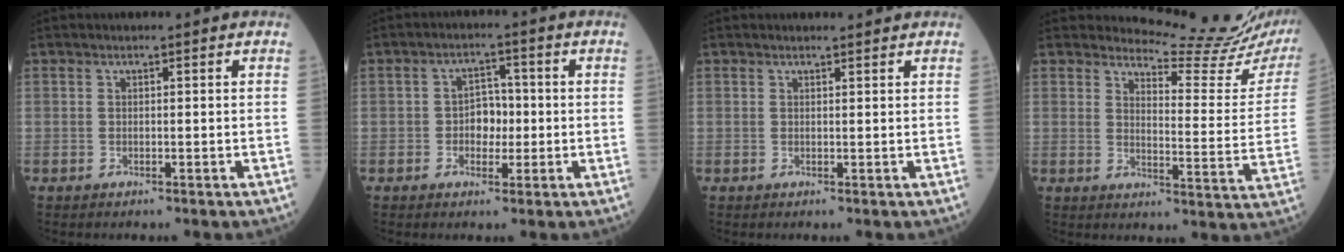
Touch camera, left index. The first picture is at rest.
{"total": 3.9, "force": [-0.5, 2.7, 2.8], "torque": [-0.042, 0.012, -0.010]}
{"total": 2.1, "force": [2.0, 0.2, 0.4], "torque": [-0.011, 0.007, 0.026]}
{"total": 14.2, "force": [14.1, -0.9, 1.6], "torque": [-0.020, -0.113, 0.158]}